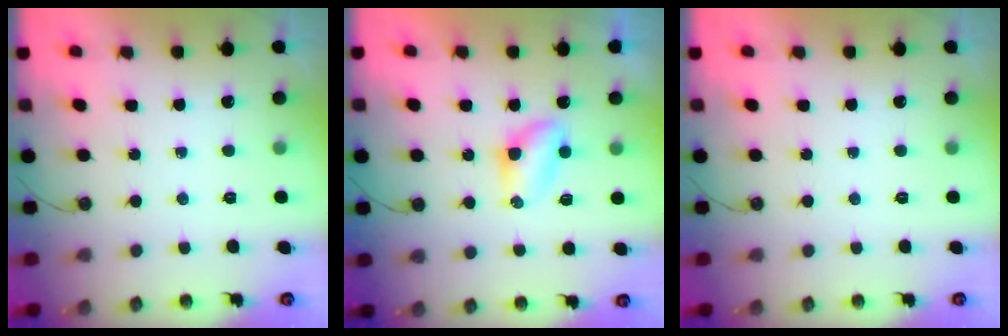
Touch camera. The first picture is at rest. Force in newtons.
{"total": 4.9, "press": 4.9, "slide": 0.6}
{"total": 0.0}